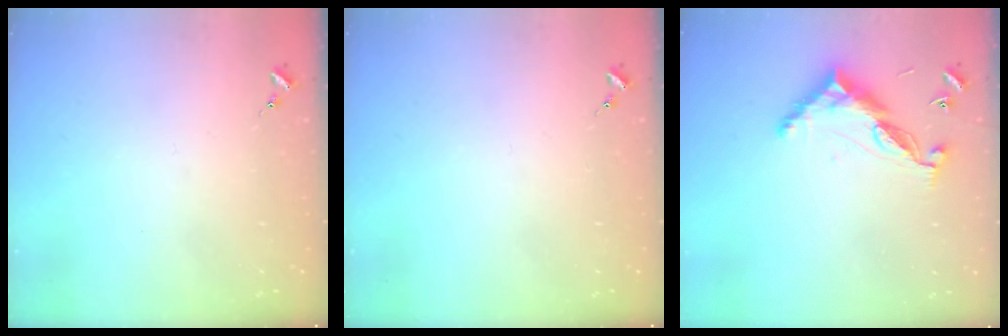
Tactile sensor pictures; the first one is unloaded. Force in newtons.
{"total": 0.0}
{"total": 10.1, "press": 10.1, "slide": 0.4}